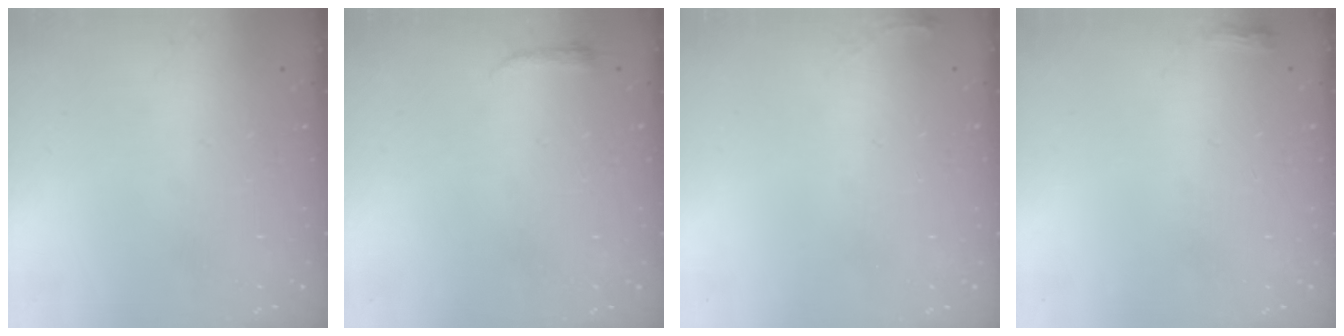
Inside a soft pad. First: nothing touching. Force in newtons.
{"total": 3.0, "press": 2.9, "slide": 0.6}
{"total": 4.0, "press": 3.9, "slide": 0.6}
{"total": 3.5, "press": 3.4, "slide": 0.8}